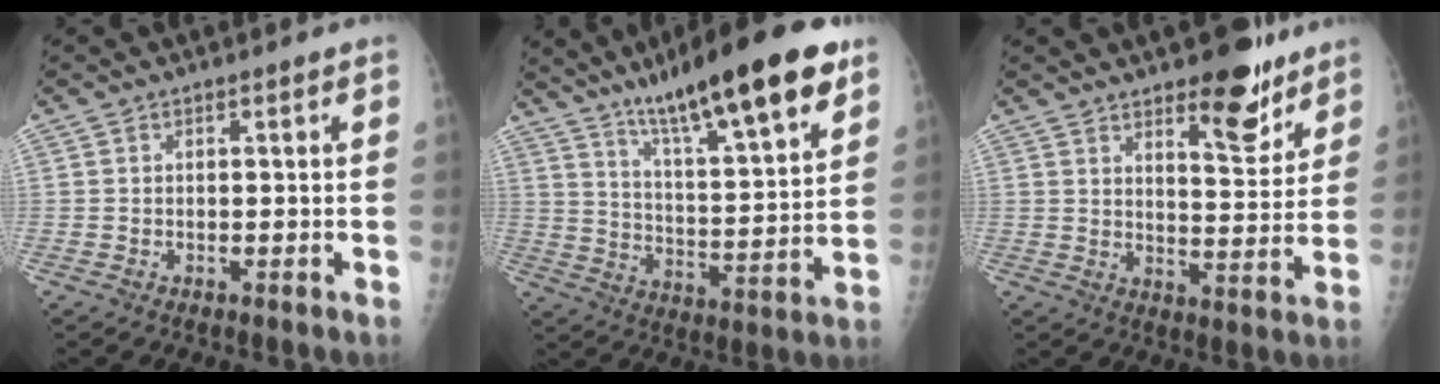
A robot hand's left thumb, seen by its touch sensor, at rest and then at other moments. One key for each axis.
{"total": 22.0, "fx": 14.2, "fy": 4.0, "fz": 16.3, "tx": -0.236, "ty": -0.051, "tz": 0.229}
{"total": 10.9, "fx": 7.4, "fy": 3.9, "fz": 6.9, "tx": -0.068, "ty": -0.051, "tz": 0.110}